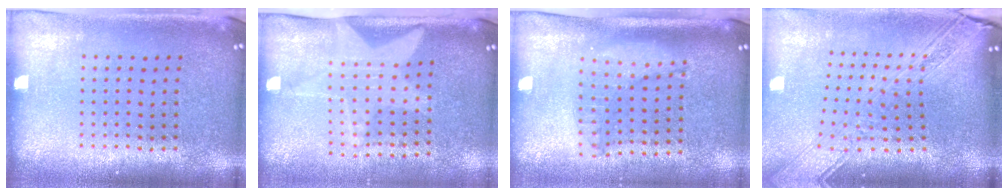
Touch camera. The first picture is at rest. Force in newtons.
{"total": 2.0, "press": 1.5, "slide": 1.3}
{"total": 1.2, "press": 1.2, "slide": 0.2}
{"total": 3.3, "press": 2.4, "slide": 2.2}